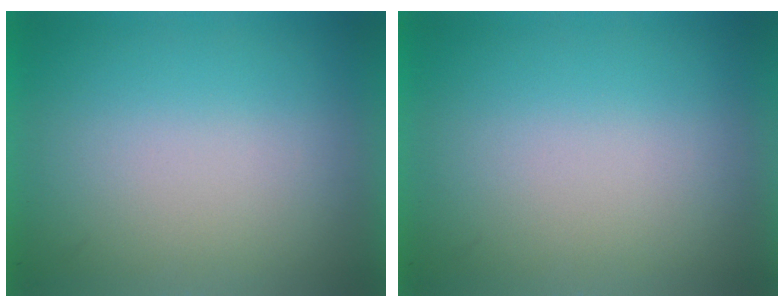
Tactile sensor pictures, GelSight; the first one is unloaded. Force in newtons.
{"total": 0.0}